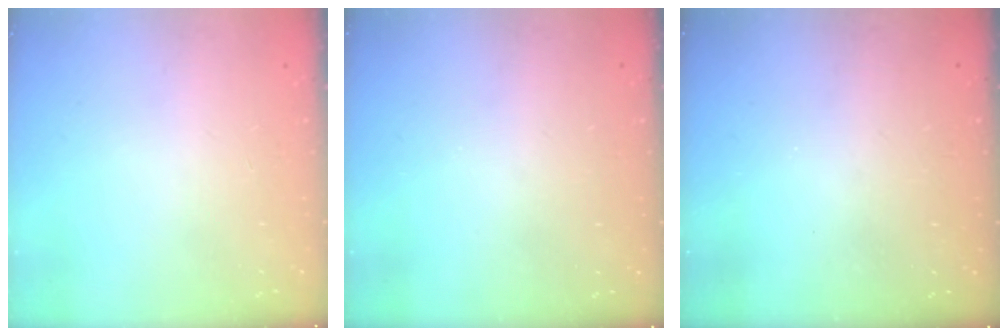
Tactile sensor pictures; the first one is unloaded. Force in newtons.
{"total": 2.9, "press": 2.8, "slide": 0.9}
{"total": 3.2, "press": 3.2, "slide": 0.1}